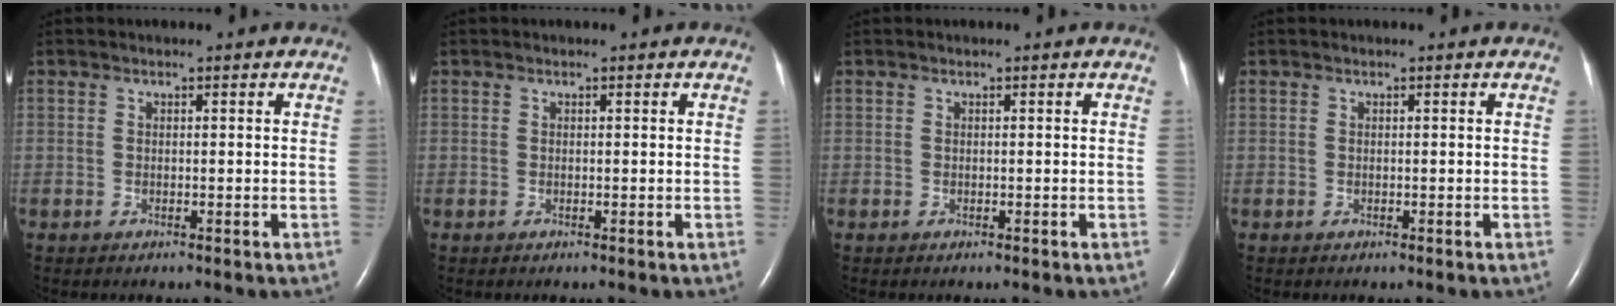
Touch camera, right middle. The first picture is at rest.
{"total": 0.0}
{"total": 0.0}
{"total": 0.0}